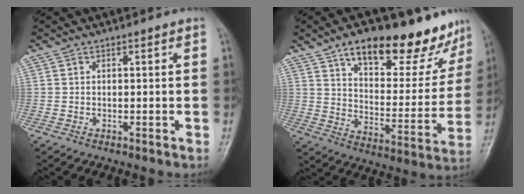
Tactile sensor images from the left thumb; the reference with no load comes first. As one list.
[{"total": 22.6, "force": [15.6, 8.9, 13.7], "torque": [-0.141, -0.062, 0.233]}]